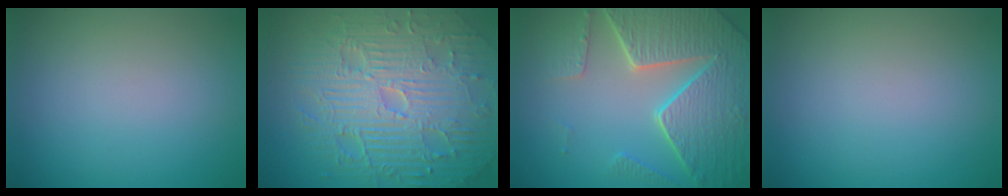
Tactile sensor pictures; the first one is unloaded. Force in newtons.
{"total": 11.6, "press": 7.5, "slide": 8.8}
{"total": 8.2, "press": 5.9, "slide": 5.7}
{"total": 0.0}